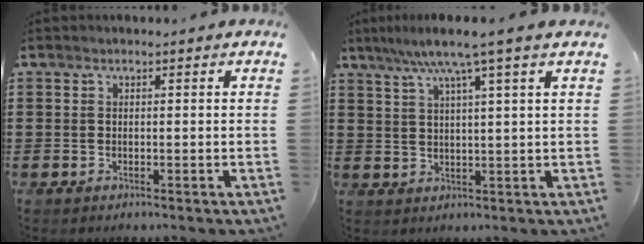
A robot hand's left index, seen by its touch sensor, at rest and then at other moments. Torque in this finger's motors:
{"motor_torque": [1.23, -0.91, 0.65, 0.21]}